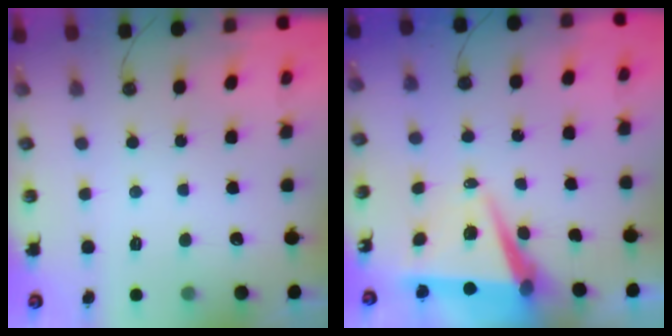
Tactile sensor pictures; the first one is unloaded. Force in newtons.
{"total": 7.5, "press": 6.2, "slide": 4.1}